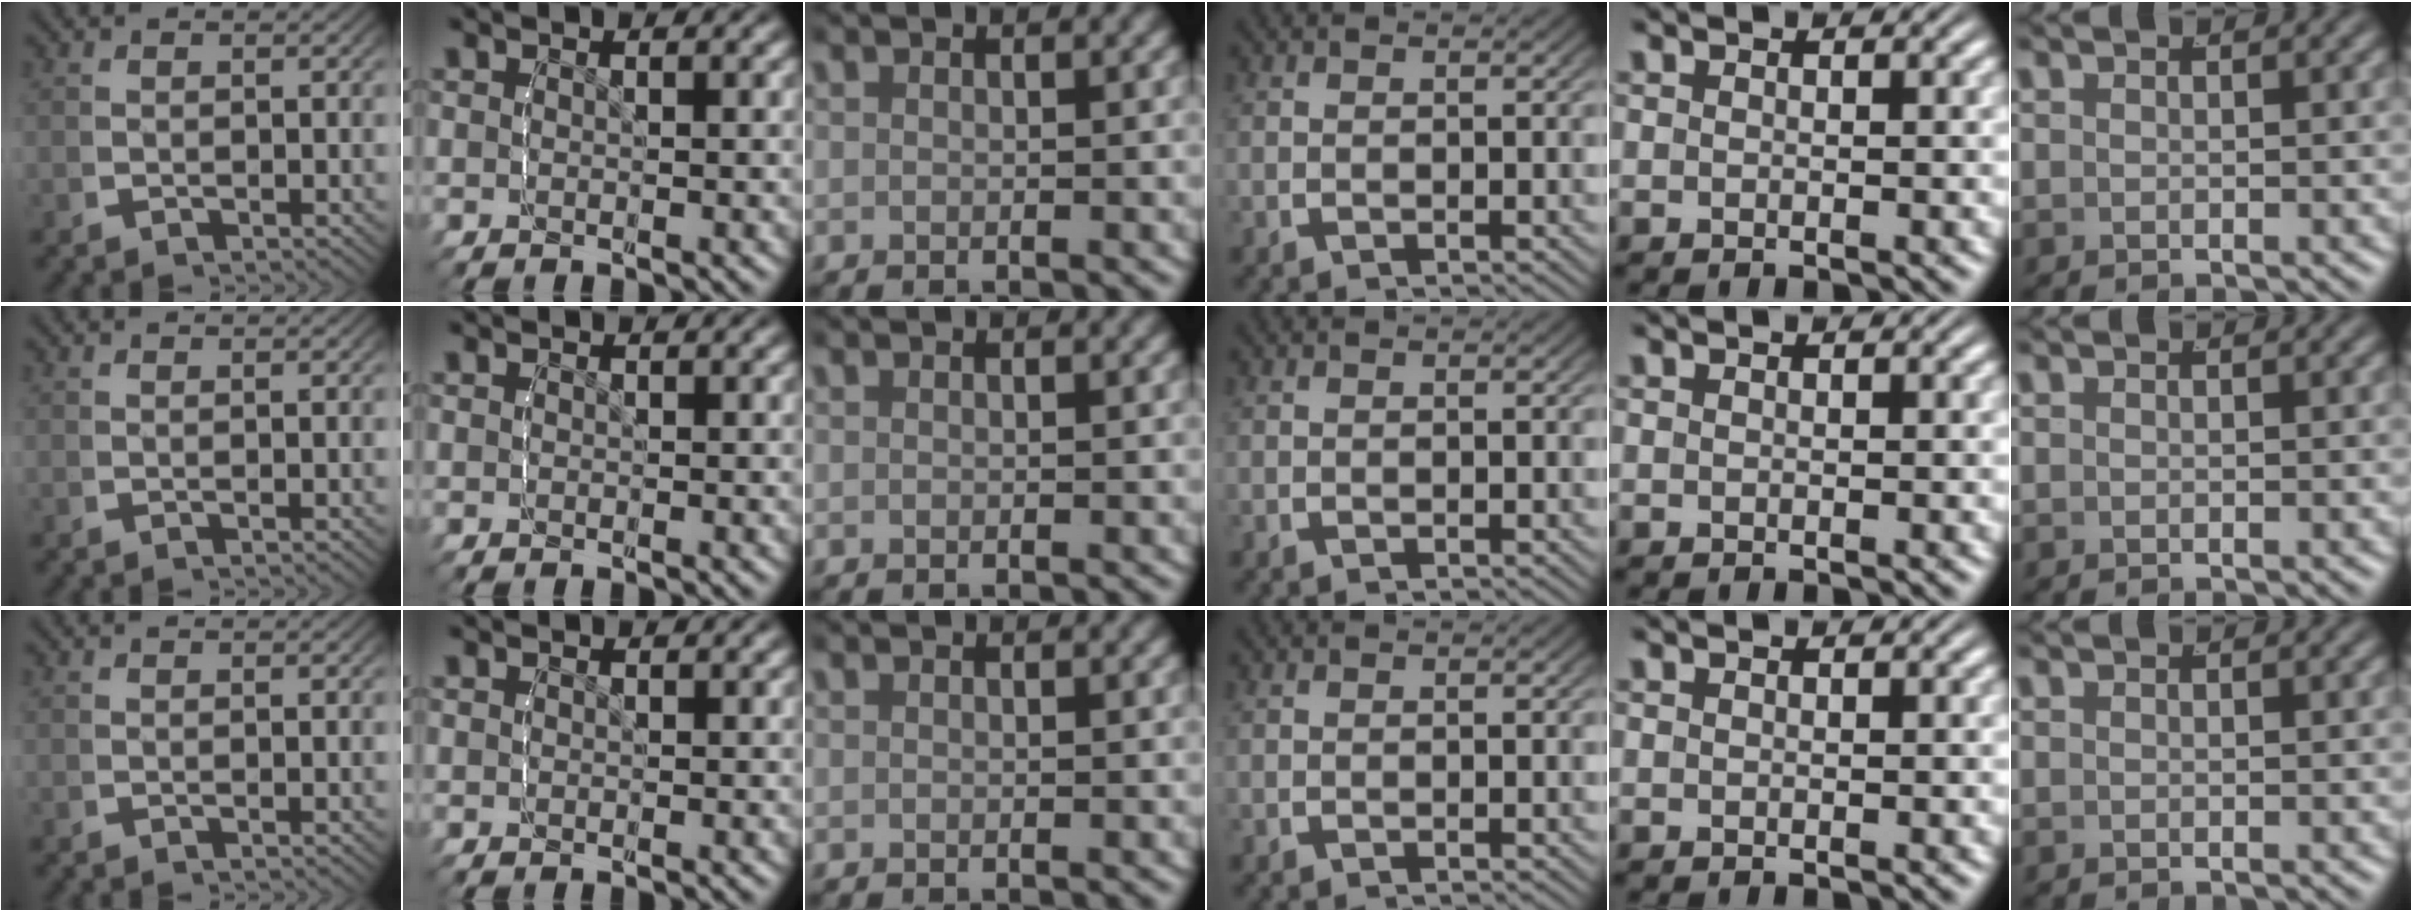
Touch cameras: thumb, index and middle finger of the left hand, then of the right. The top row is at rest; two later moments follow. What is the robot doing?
{"motion": "grasp_and_lifting", "object": "scissors"}